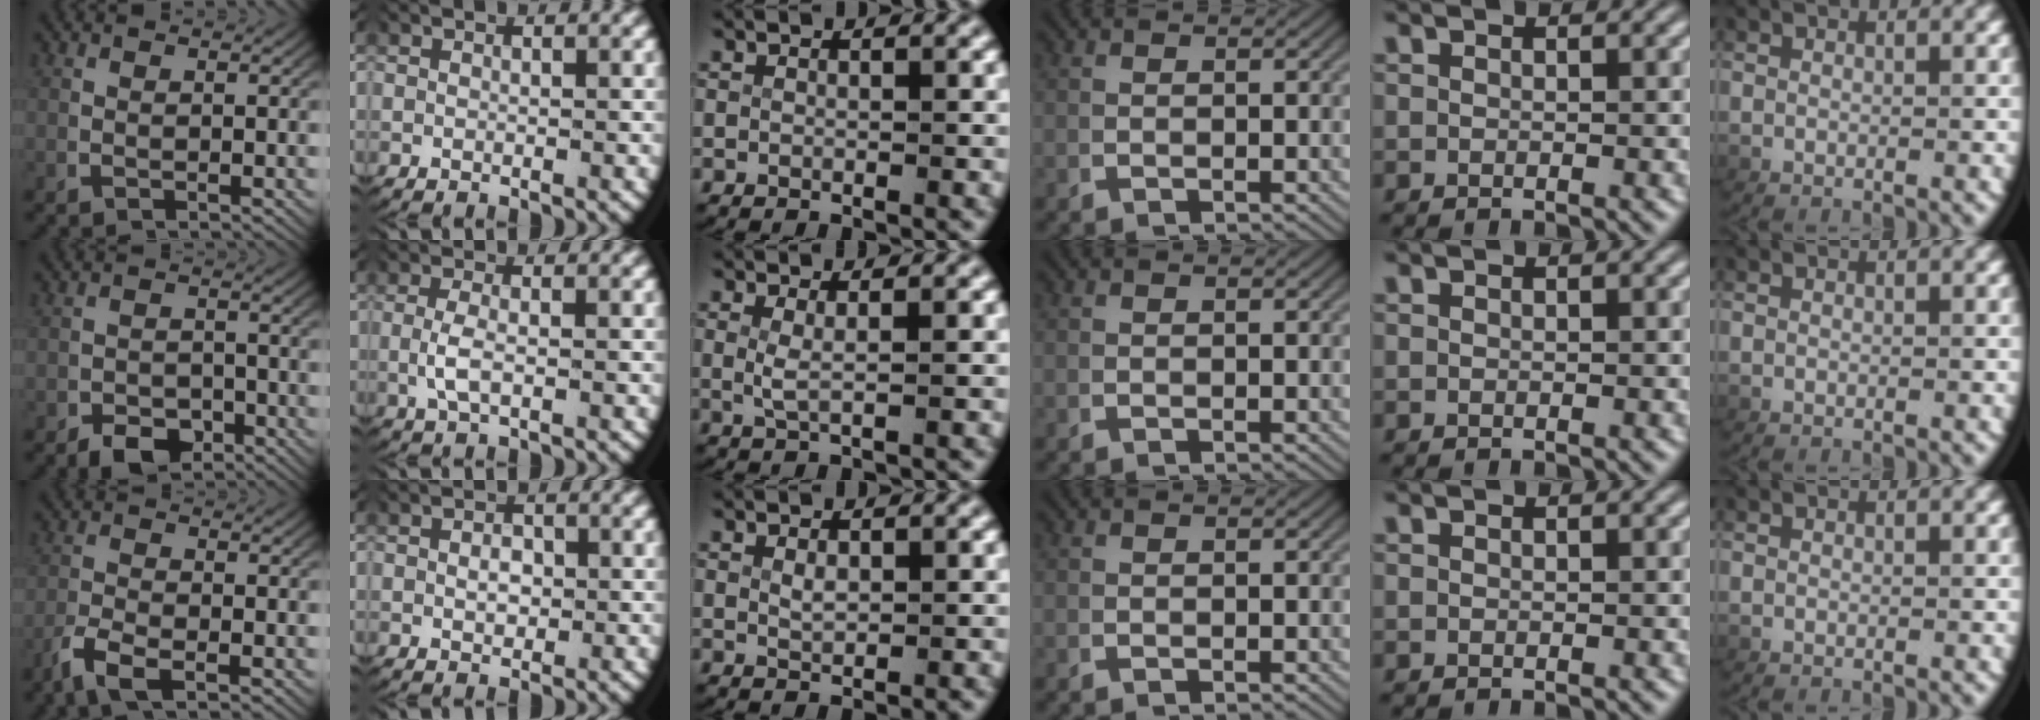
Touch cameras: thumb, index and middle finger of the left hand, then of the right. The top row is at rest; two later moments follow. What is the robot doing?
{"motion": "lift_and_place", "object": "card"}